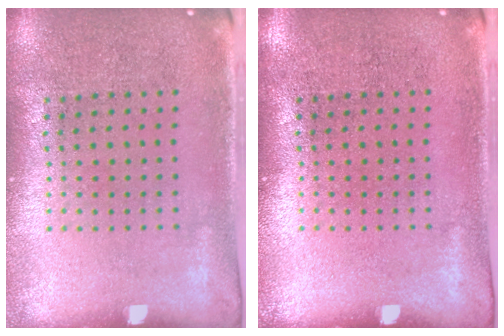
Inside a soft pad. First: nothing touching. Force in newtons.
{"total": 0.0}